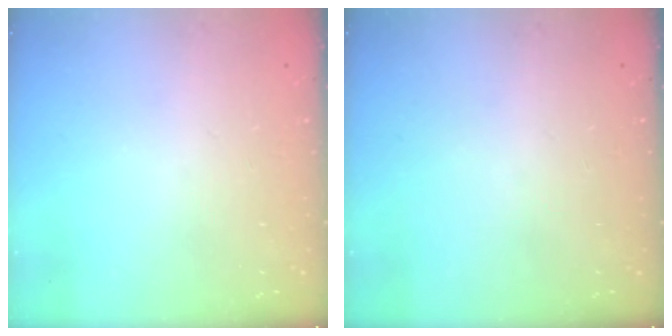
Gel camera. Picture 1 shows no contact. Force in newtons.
{"total": 0.0}